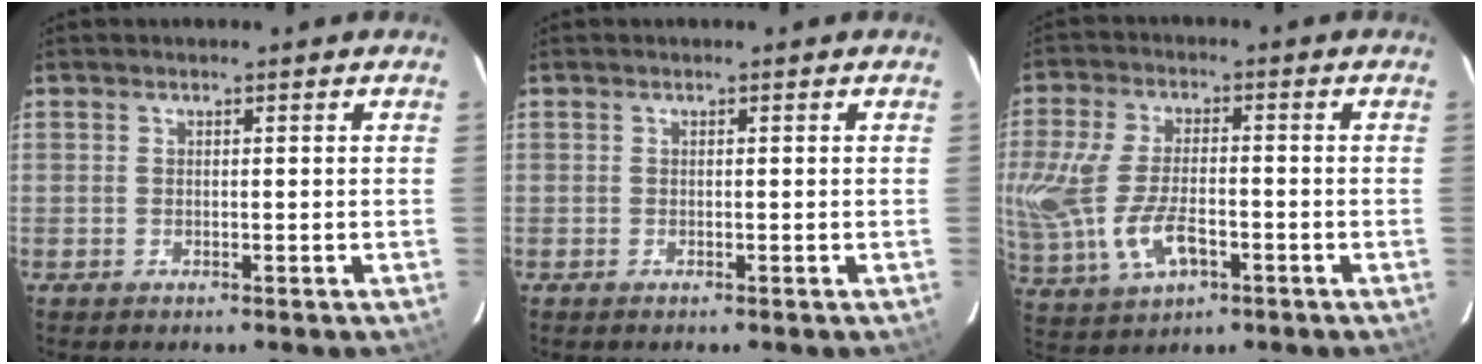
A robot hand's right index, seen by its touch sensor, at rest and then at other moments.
{"total": 0.0}
{"total": 16.7, "force": [-3.5, 8.8, 13.8], "torque": [-0.313, -0.016, -0.052]}